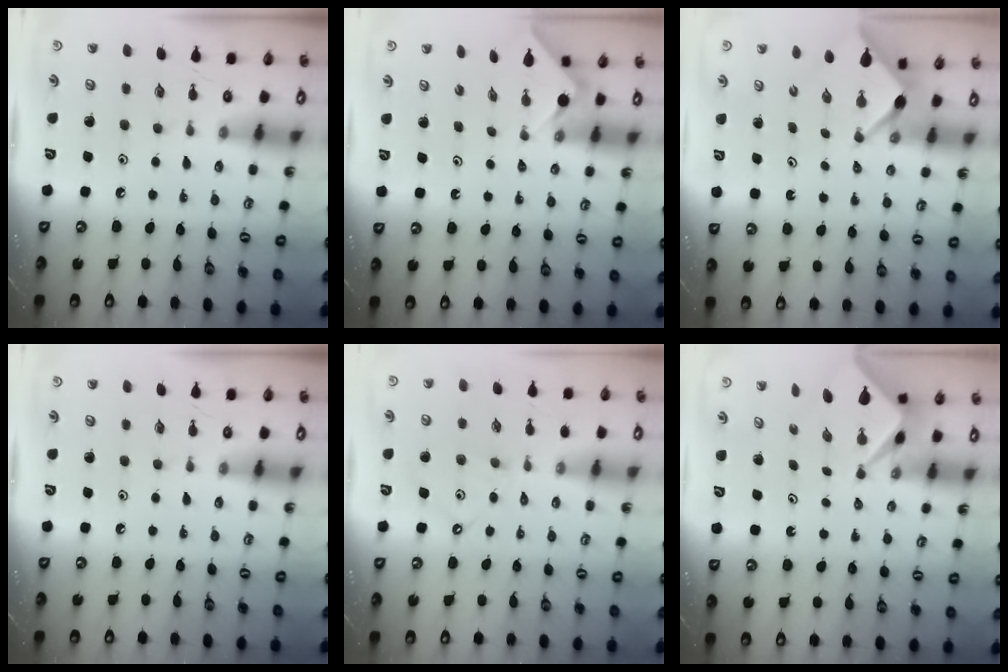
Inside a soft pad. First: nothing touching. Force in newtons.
{"total": 2.7, "press": 2.7, "slide": 0.4}
{"total": 2.4, "press": 2.4, "slide": 0.2}
{"total": 0.0}
{"total": 7.2, "press": 7.2, "slide": 0.9}
{"total": 2.2, "press": 2.2, "slide": 0.2}